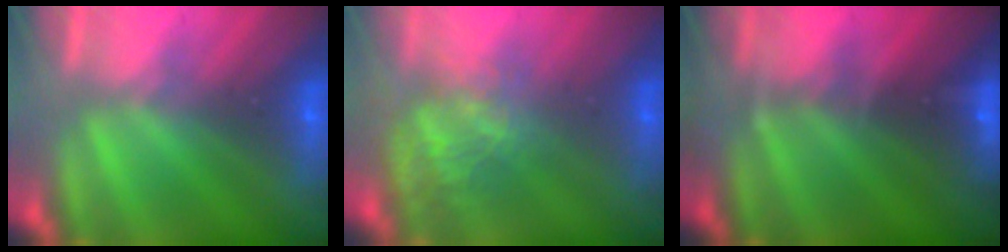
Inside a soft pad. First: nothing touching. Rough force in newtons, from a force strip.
{"total": 4.8}
{"total": 9.4}